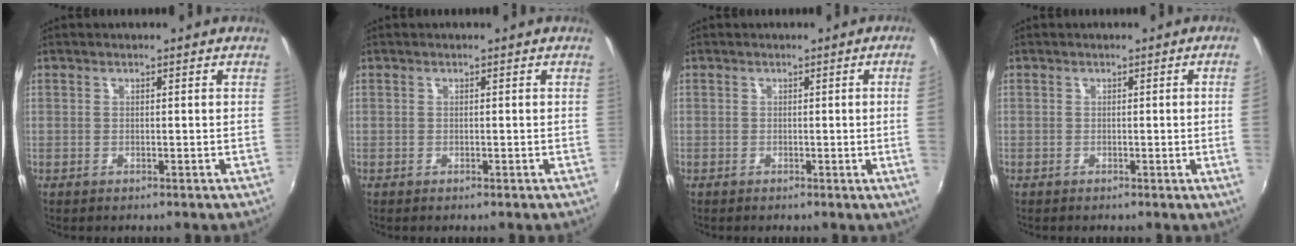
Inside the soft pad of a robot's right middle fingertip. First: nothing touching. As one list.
[{"total": 0.0}, {"total": 3.8, "force": [0.2, -1.9, 3.3], "torque": [-0.052, -0.011, 0.007]}, {"total": 2.9, "force": [0.0, -1.7, 2.3], "torque": [-0.033, -0.014, 0.005]}]